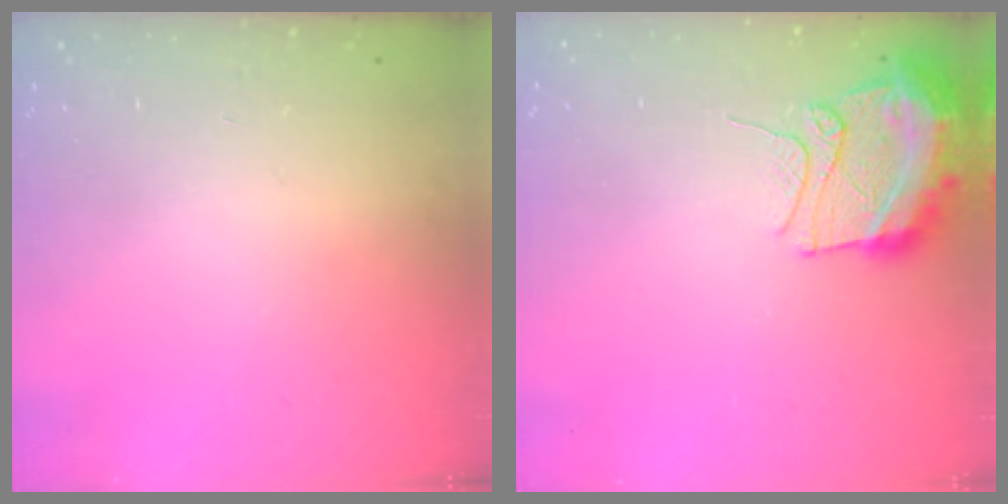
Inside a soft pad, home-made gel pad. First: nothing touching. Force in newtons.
{"total": 12.4, "press": 12.3, "slide": 1.6}